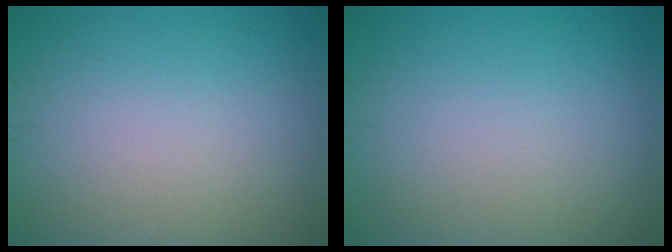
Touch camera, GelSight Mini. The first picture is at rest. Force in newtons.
{"total": 0.0}